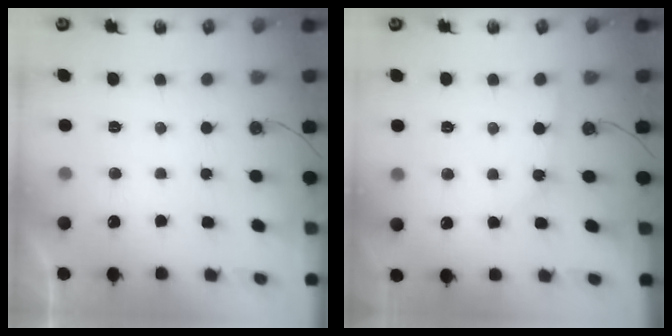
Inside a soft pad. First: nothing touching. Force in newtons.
{"total": 1.9, "press": 1.9, "slide": 0.2}